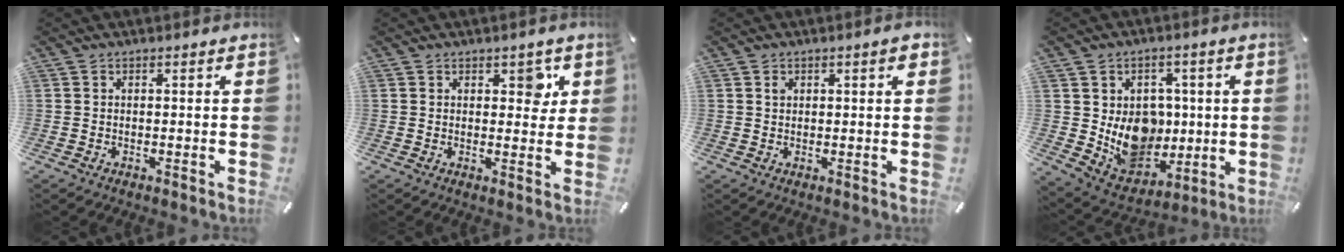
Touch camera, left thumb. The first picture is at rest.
{"total": 4.6, "force": [2.1, 3.0, 2.9], "torque": [-0.009, -0.013, 0.023]}
{"total": 1.7, "force": [0.8, 0.9, 1.1], "torque": [-0.017, 0.001, 0.011]}
{"total": 12.9, "force": [0.3, 11.7, 5.5], "torque": [-0.092, -0.016, 0.020]}